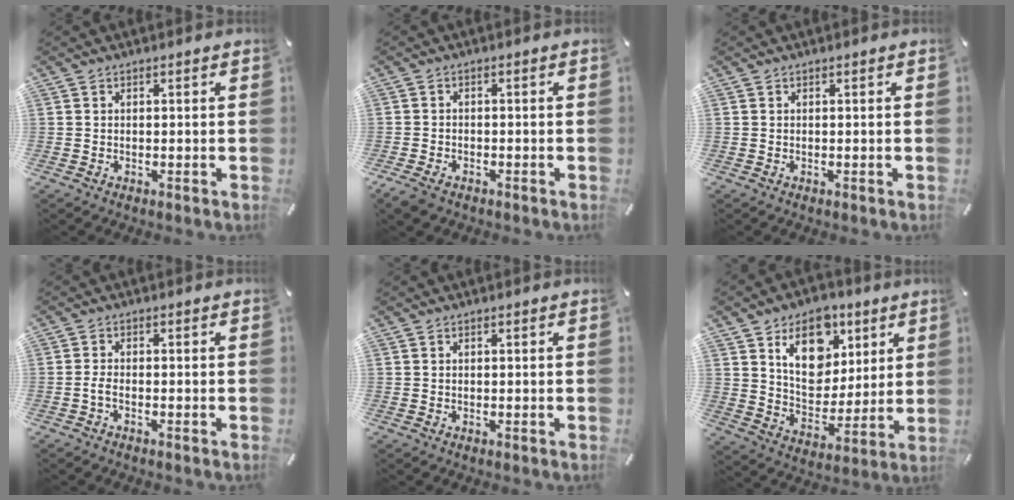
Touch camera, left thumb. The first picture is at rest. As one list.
[{"total": 2.9, "force": [-2.1, 1.5, 1.3], "torque": [-0.042, 0.001, -0.045]}, {"total": 0.0}, {"total": 1.9, "force": [-1.1, 0.4, 1.5], "torque": [-0.034, 0.000, -0.022]}, {"total": 0.0}, {"total": 15.1, "force": [7.5, 10.8, 7.4], "torque": [-0.101, -0.034, 0.136]}]